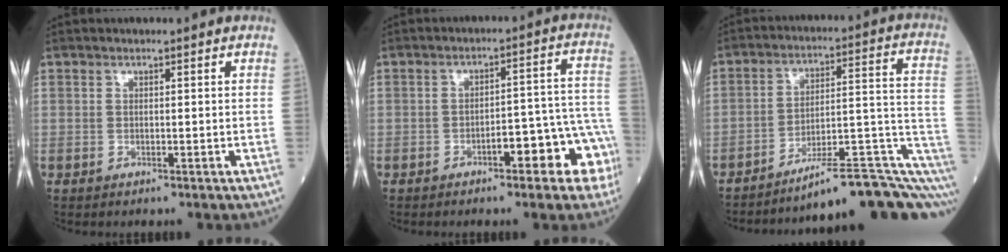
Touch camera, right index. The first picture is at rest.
{"total": 9.6, "force": [-4.6, 2.8, 8.0], "torque": [-0.082, 0.041, -0.057]}
{"total": 17.2, "force": [-12.0, 2.0, 12.1], "torque": [-0.097, 0.052, -0.170]}